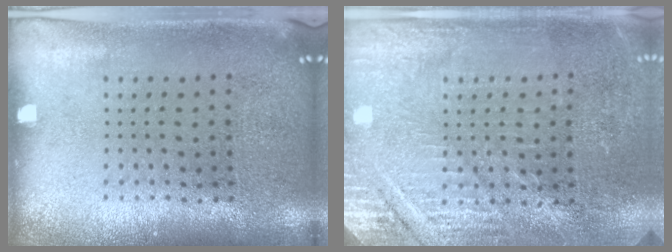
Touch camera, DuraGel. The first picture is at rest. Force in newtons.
{"total": 2.9, "press": 2.9, "slide": 0.2}